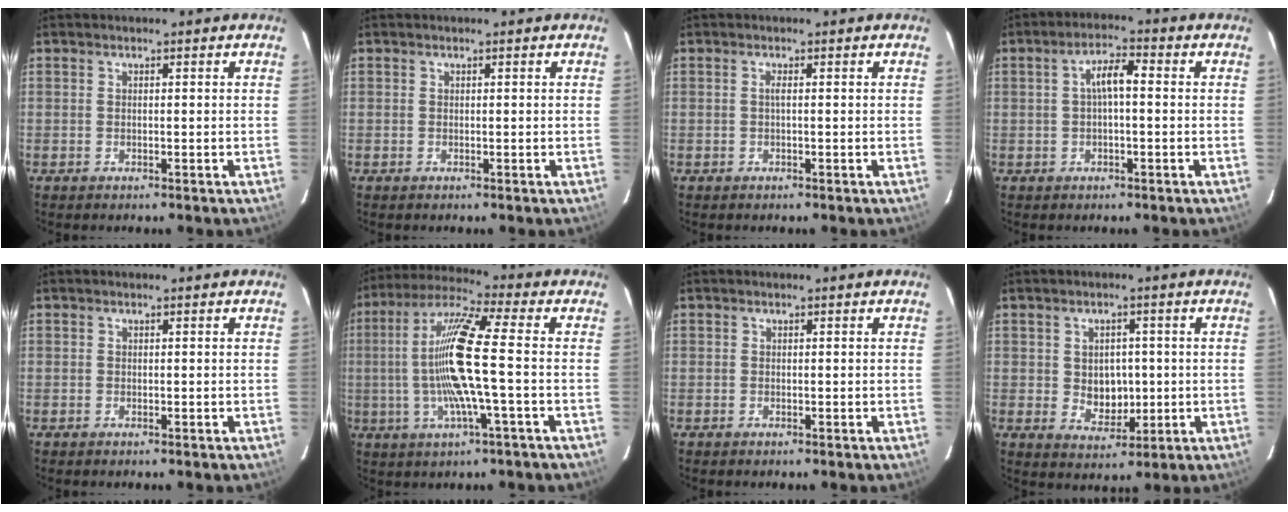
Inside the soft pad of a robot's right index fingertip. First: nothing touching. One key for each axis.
{"total": 0.0}
{"total": 0.7, "fx": -0.1, "fy": -0.2, "fz": 0.7, "tx": -0.013, "ty": 0.002, "tz": -0.003}
{"total": 4.4, "fx": 0.1, "fy": 1.3, "fz": 4.2, "tx": -0.078, "ty": 0.014, "tz": 0.004}
{"total": 0.0}
{"total": 14.1, "fx": -1.3, "fy": 0.0, "fz": 14.0, "tx": -0.271, "ty": 0.001, "tz": -0.027}
{"total": 0.0}
{"total": 5.7, "fx": 0.0, "fy": 4.7, "fz": 3.2, "tx": -0.056, "ty": 0.004, "tz": 0.011}